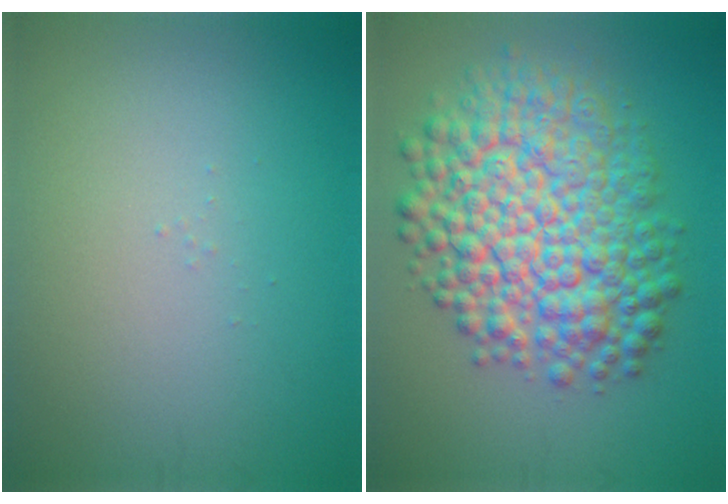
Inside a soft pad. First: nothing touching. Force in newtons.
{"total": 10.9, "press": 10.9, "slide": 0.2}